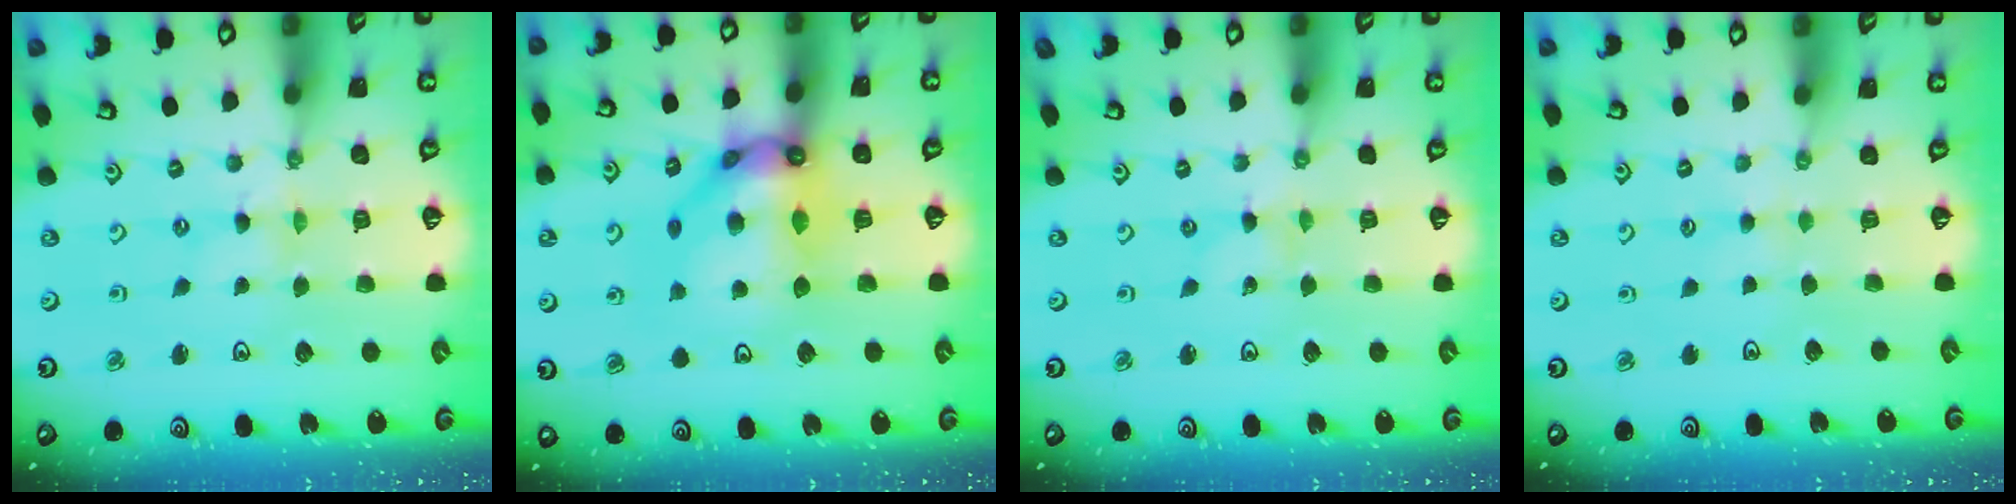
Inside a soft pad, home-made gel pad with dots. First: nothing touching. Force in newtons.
{"total": 14.9, "press": 14.8, "slide": 1.3}
{"total": 0.0}
{"total": 1.8, "press": 1.7, "slide": 0.3}